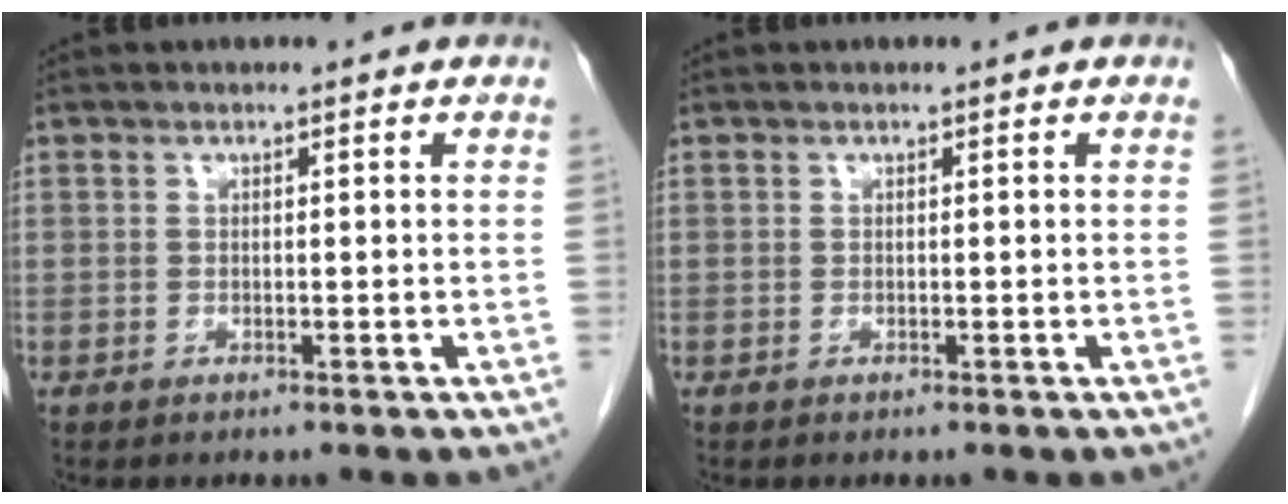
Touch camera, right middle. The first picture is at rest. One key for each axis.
{"total": 0.0}